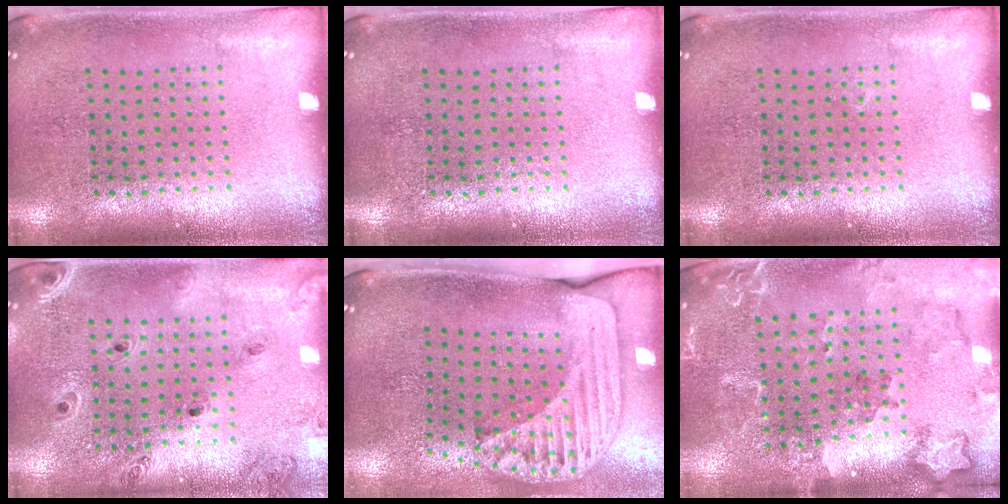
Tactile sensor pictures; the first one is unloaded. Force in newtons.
{"total": 0.0}
{"total": 0.0}
{"total": 0.8, "press": 0.8, "slide": 0.1}
{"total": 2.4, "press": 1.7, "slide": 1.7}
{"total": 1.8, "press": 1.7, "slide": 0.4}